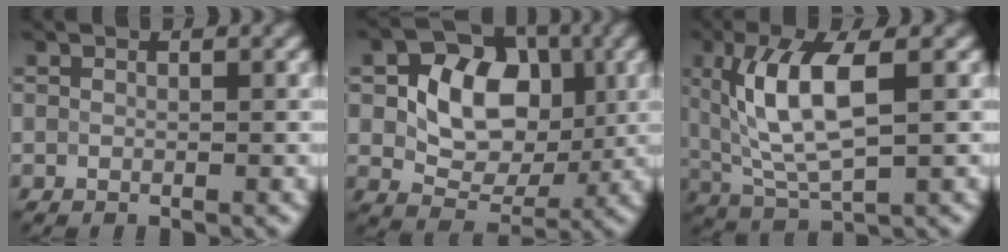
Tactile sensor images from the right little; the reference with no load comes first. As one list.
[{"total": 7.9, "force": [0.8, 5.8, 5.3], "torque": [-0.089, 0.006, 0.007]}, {"total": 7.7, "force": [1.6, 2.8, 7.0], "torque": [-0.145, 0.002, 0.031]}]